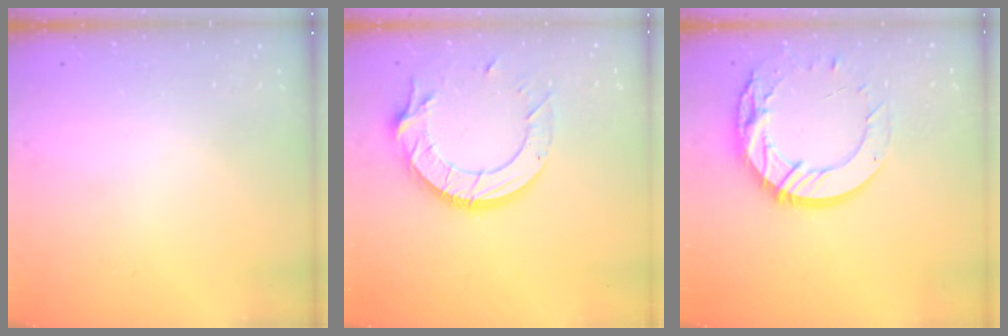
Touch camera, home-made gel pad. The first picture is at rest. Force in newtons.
{"total": 15.2, "press": 15.2, "slide": 1.3}
{"total": 16.8, "press": 16.8, "slide": 1.4}